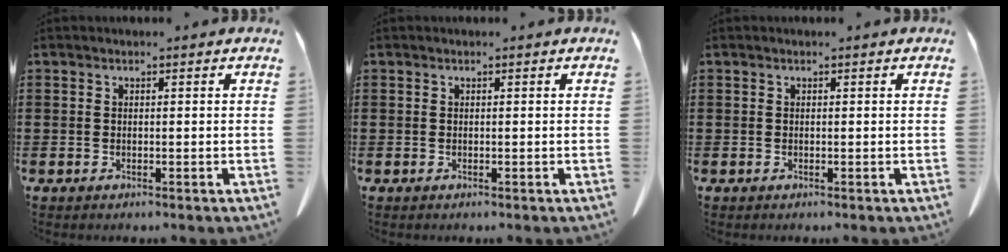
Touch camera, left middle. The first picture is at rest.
{"total": 0.0}
{"total": 0.0}